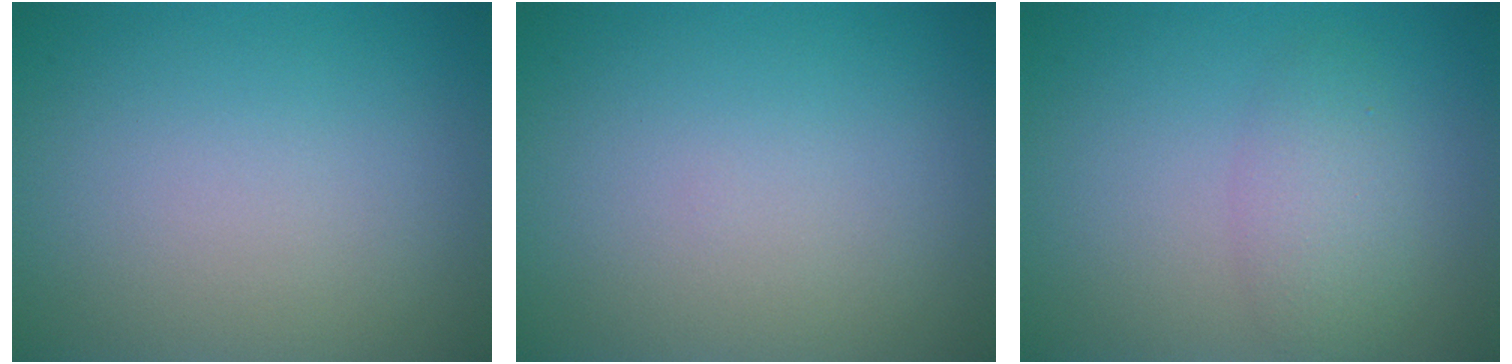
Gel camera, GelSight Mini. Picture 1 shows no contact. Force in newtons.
{"total": 0.0}
{"total": 2.6, "press": 2.6, "slide": 0.2}